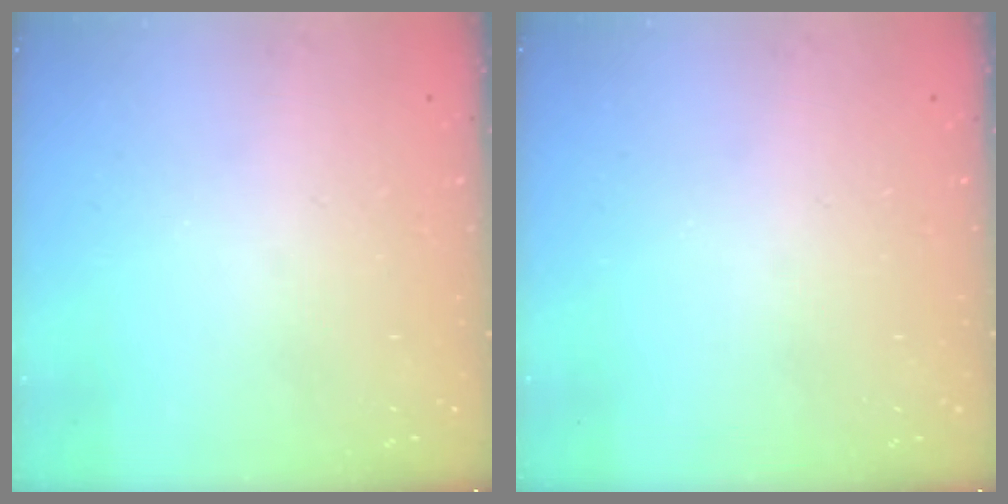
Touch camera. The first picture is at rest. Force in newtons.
{"total": 0.0}